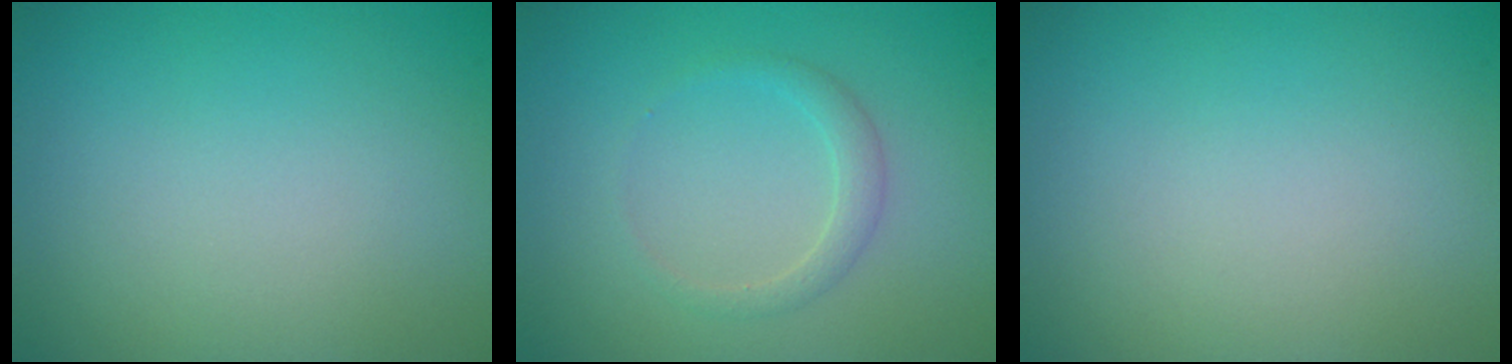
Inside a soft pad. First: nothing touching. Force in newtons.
{"total": 1.6, "press": 1.6, "slide": 0.1}
{"total": 0.0}